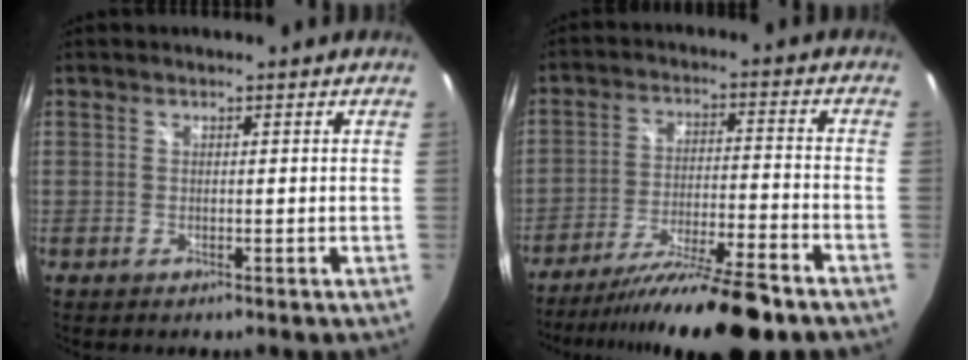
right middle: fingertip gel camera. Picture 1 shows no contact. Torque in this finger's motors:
{"motor_torque": [1.09, -1.05, 0.65, 0.07]}